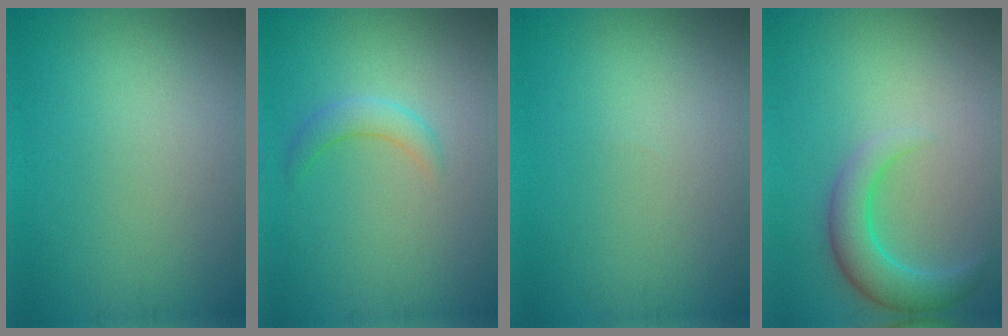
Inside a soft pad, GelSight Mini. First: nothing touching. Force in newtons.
{"total": 1.8, "press": 1.8, "slide": 0.1}
{"total": 0.0}
{"total": 3.8, "press": 3.8, "slide": 0.4}